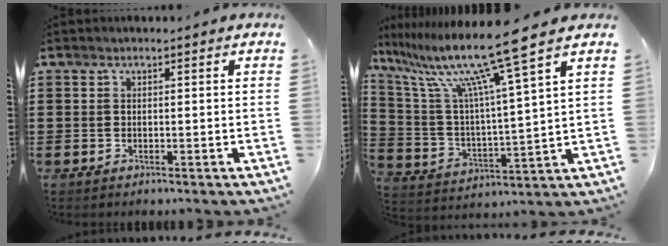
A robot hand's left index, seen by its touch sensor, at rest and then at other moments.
{"total": 13.1, "force": [9.9, -0.2, 8.5], "torque": [-0.196, -0.062, 0.155]}